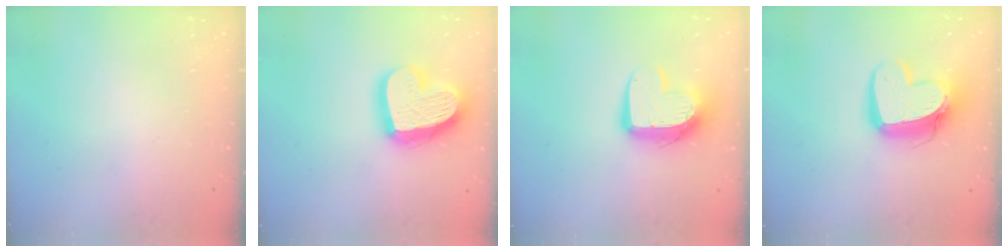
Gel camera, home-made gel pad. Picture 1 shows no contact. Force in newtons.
{"total": 21.6, "press": 21.5, "slide": 1.9}
{"total": 11.9, "press": 11.8, "slide": 0.9}
{"total": 14.7, "press": 14.6, "slide": 1.4}